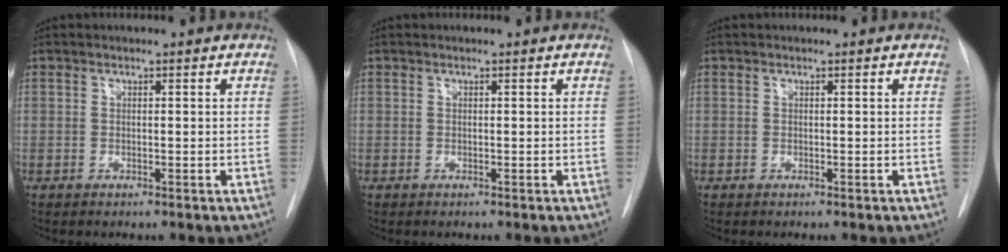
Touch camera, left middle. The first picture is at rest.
{"total": 0.0}
{"total": 0.0}